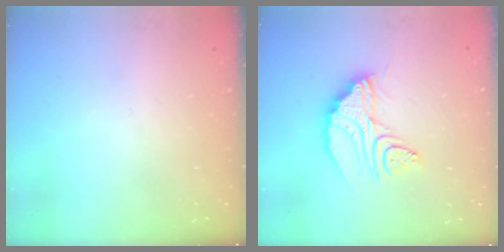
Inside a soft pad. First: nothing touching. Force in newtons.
{"total": 12.7, "press": 12.6, "slide": 0.9}